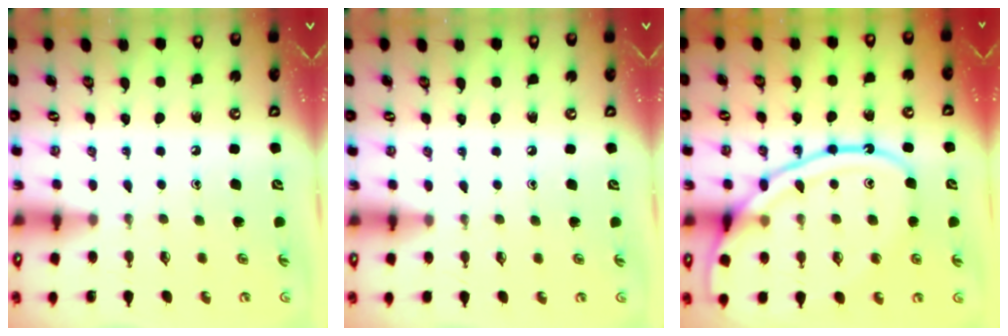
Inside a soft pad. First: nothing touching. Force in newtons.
{"total": 4.3, "press": 4.3, "slide": 0.6}
{"total": 16.3, "press": 16.3, "slide": 1.3}